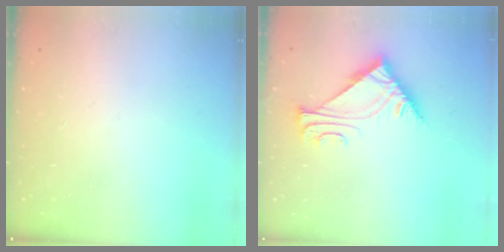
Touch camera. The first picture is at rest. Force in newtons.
{"total": 6.0, "press": 6.0, "slide": 0.2}